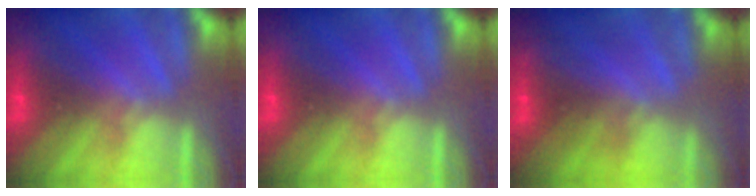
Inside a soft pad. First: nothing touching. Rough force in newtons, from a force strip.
{"total": 0.0}
{"total": 2.2}